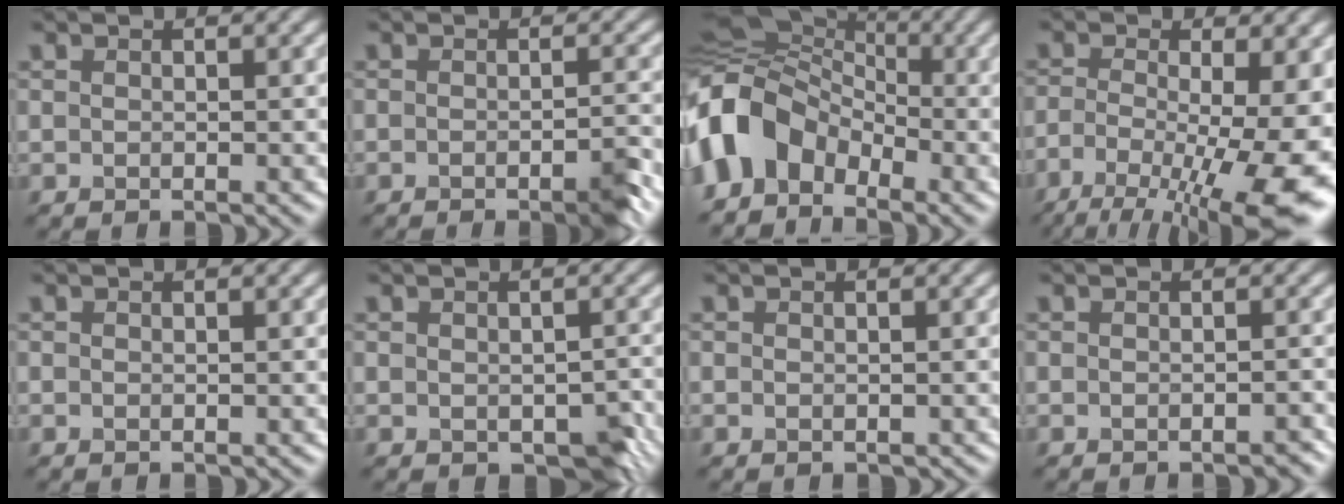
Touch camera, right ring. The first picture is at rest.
{"total": 2.5, "force": [-1.3, 0.5, 2.1], "torque": [-0.023, -0.001, -0.024]}
{"total": 8.3, "force": [-3.3, 6.1, 4.6], "torque": [-0.082, 0.014, -0.082]}
{"total": 13.4, "force": [-5.5, 4.6, 11.3], "torque": [-0.191, -0.024, -0.088]}
{"total": 0.0}
{"total": 3.0, "force": [-0.9, 1.8, 2.2], "torque": [-0.031, -0.013, -0.003]}
{"total": 0.5, "force": [-0.3, 0.4, 0.3], "torque": [-0.004, -0.005, -0.003]}
{"total": 0.8, "force": [-0.7, 0.1, 0.5], "torque": [-0.005, 0.002, -0.008]}